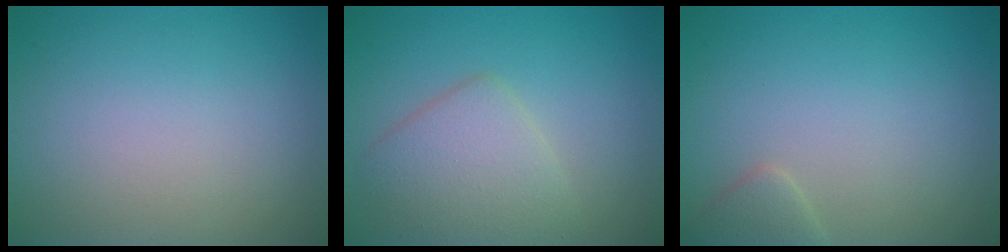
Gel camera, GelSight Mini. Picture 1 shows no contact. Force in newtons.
{"total": 4.2, "press": 4.2, "slide": 0.1}
{"total": 1.5, "press": 1.5, "slide": 0.1}